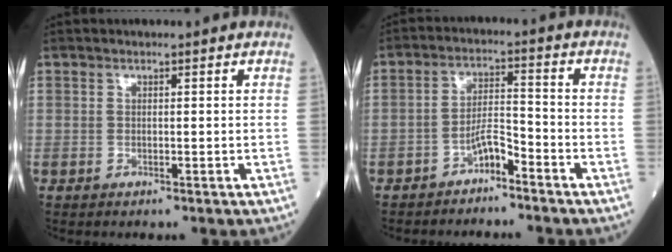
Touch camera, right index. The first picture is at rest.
{"total": 4.1, "force": [-3.1, 0.9, 2.5], "torque": [-0.045, 0.008, -0.057]}